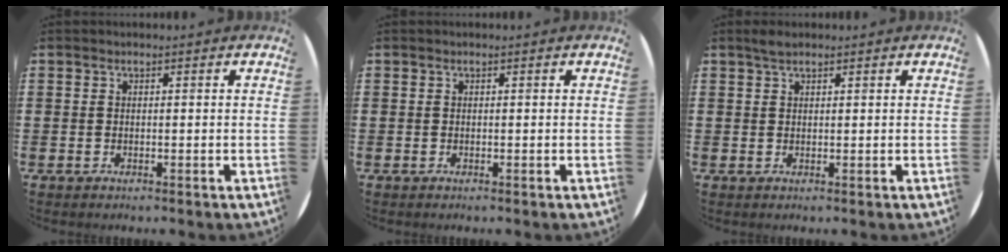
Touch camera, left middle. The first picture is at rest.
{"total": 0.0}
{"total": 1.4, "force": [1.2, 0.4, 0.6], "torque": [-0.013, 0.004, 0.020]}